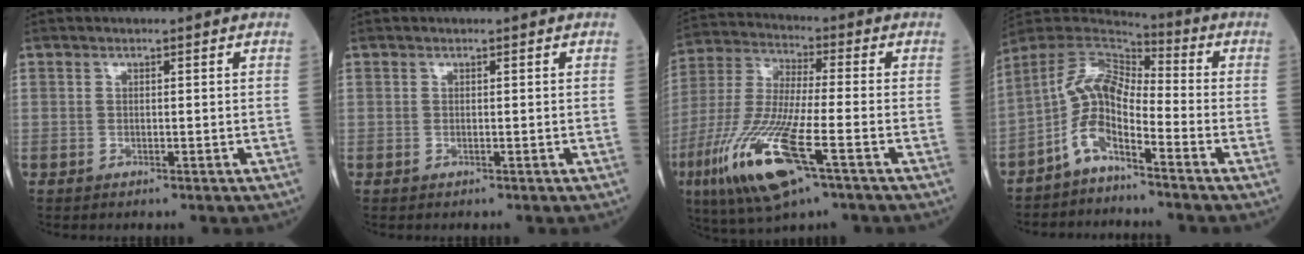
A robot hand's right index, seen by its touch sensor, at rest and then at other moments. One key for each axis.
{"total": 0.0}
{"total": 17.3, "fx": -7.5, "fy": 2.8, "fz": 15.3, "tx": -0.344, "ty": -0.035, "tz": -0.139}
{"total": 8.2, "fx": -4.5, "fy": 2.5, "fz": 6.3, "tx": -0.137, "ty": 0.020, "tz": -0.095}